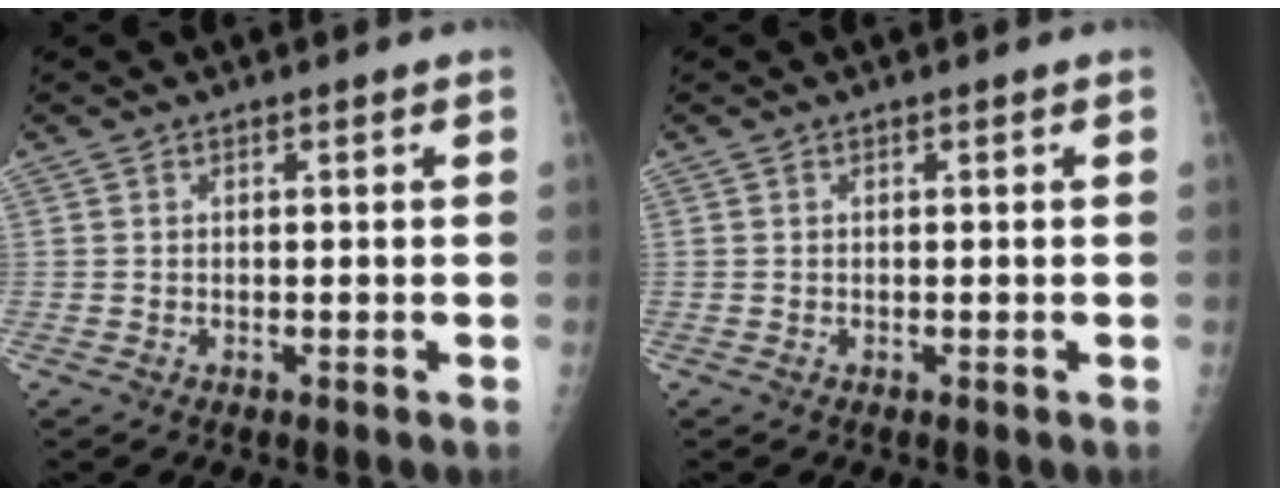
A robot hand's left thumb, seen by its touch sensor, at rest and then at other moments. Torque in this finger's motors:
{"motor_torque": [0.00, 0.00, 0.00, 0.00, 0.00]}